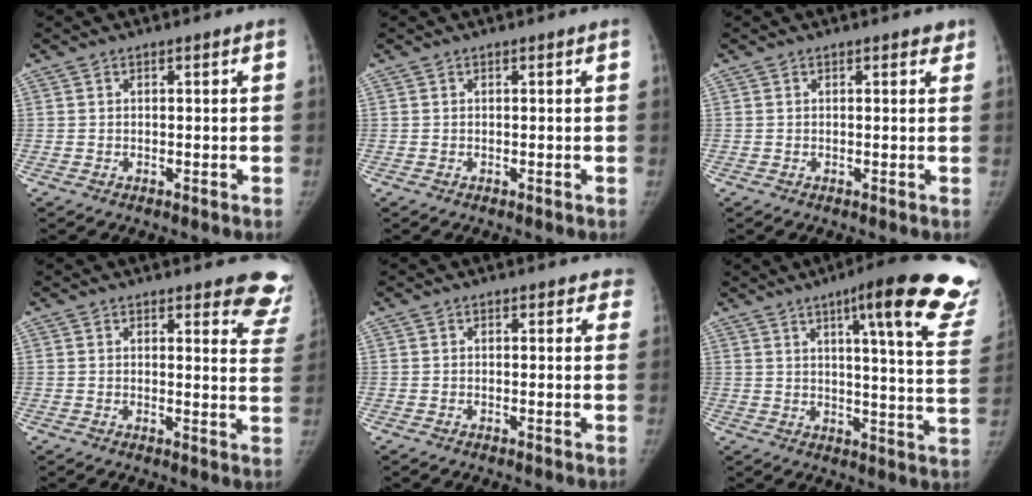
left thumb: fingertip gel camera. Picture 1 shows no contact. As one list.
[{"total": 0.0}, {"total": 1.2, "force": [0.9, 0.6, 0.6], "torque": [0.010, -0.003, 0.006]}, {"total": 9.8, "force": [8.9, 2.8, 3.2], "torque": [0.012, -0.062, 0.069]}, {"total": 3.0, "force": [2.5, 1.6, 0.4], "torque": [0.033, -0.008, 0.008]}, {"total": 24.1, "force": [15.6, 3.6, 18.0], "torque": [-0.200, -0.074, 0.189]}]